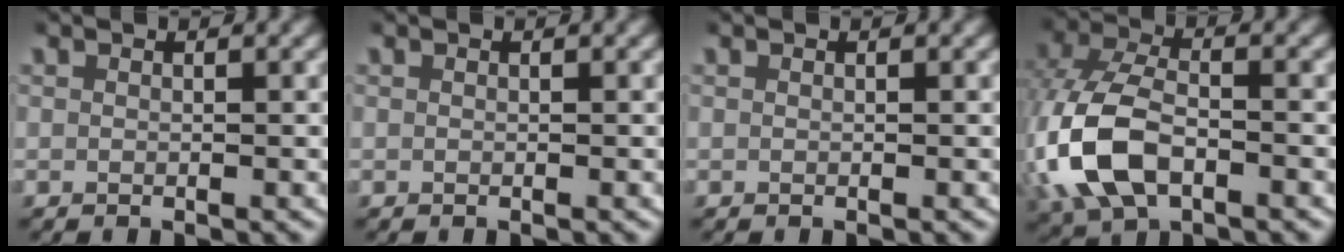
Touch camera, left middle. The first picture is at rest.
{"total": 0.0}
{"total": 0.0}
{"total": 7.9, "force": [-1.2, 5.2, 5.8], "torque": [-0.171, -0.024, -0.010]}